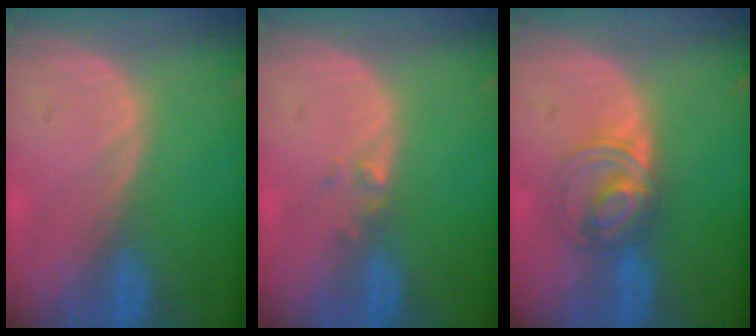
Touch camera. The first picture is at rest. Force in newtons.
{"total": 1.3, "press": 1.0, "slide": 0.8}
{"total": 5.5, "press": 5.5, "slide": 0.6}